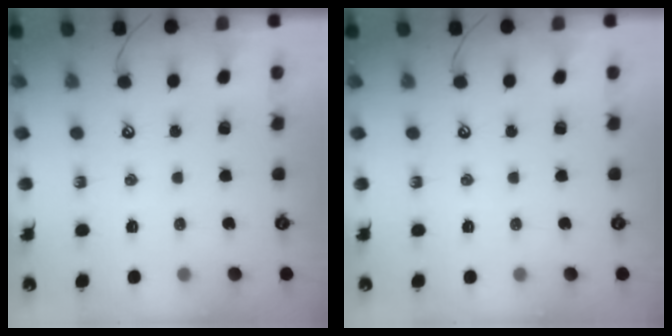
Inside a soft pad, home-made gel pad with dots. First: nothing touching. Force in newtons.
{"total": 0.0}